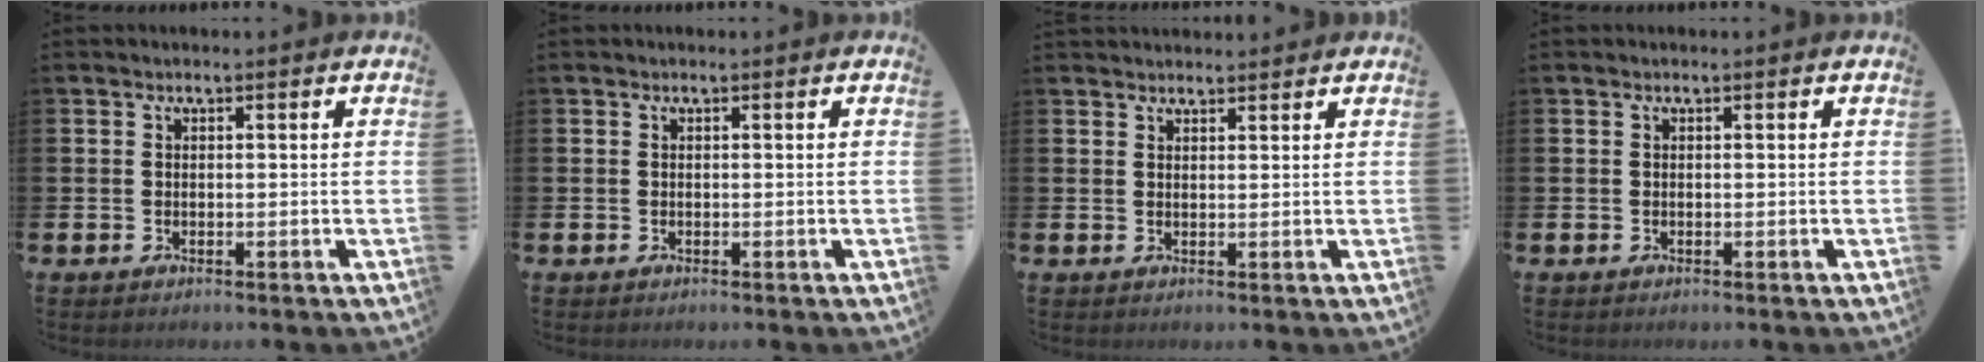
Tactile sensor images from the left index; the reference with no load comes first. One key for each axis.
{"total": 0.0}
{"total": 1.9, "fx": 1.8, "fy": 0.4, "fz": -0.1, "tx": 0.005, "ty": -0.006, "tz": 0.033}
{"total": 0.0}